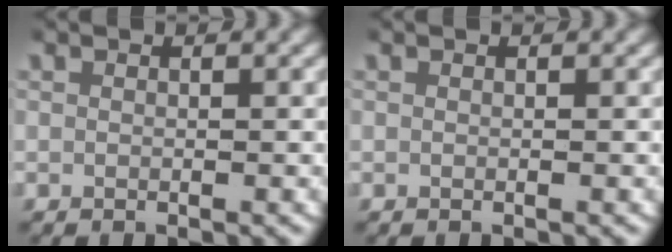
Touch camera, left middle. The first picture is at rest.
{"total": 0.0}